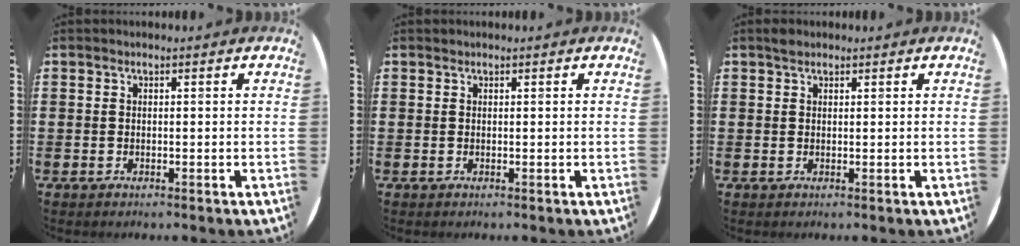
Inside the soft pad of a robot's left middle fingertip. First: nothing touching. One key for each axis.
{"total": 0.0}
{"total": 0.9, "fx": 0.8, "fy": 0.4, "fz": 0.1, "tx": 0.003, "ty": -0.001, "tz": 0.013}